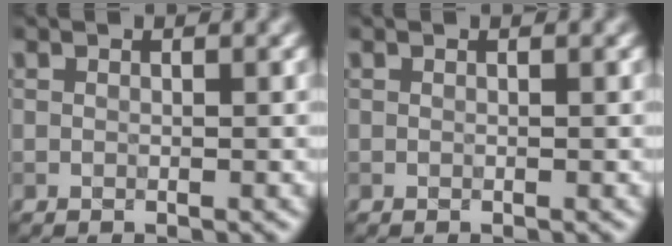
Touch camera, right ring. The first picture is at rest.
{"total": 0.0}